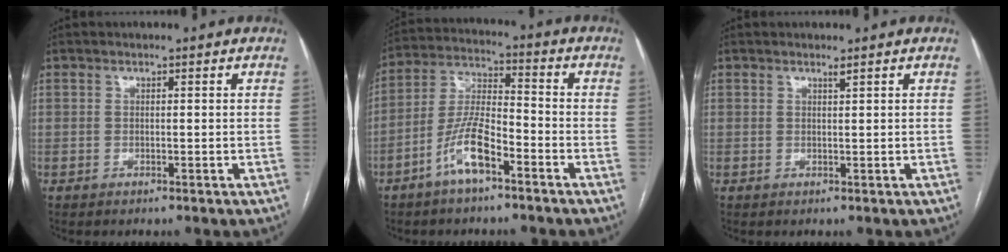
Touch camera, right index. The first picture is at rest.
{"total": 9.1, "force": [-5.1, 2.4, 7.2], "torque": [-0.154, 0.008, -0.098]}
{"total": 0.6, "force": [0.5, -0.2, 0.3], "torque": [-0.016, -0.007, 0.013]}